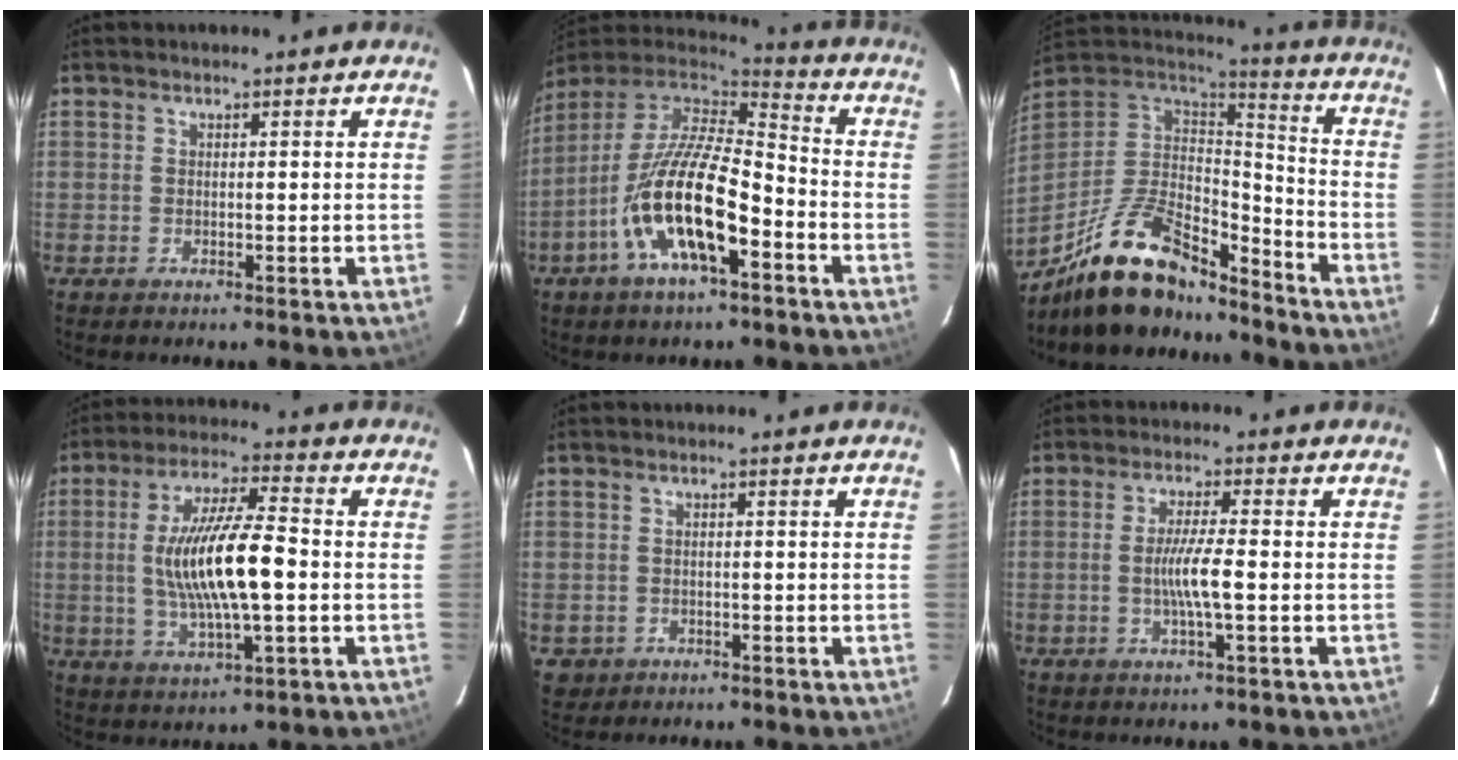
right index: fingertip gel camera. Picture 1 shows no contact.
{"total": 18.7, "force": [-7.8, 6.2, 15.8], "torque": [-0.305, -0.022, -0.155]}
{"total": 20.5, "force": [-15.7, 7.3, 10.9], "torque": [-0.229, -0.002, -0.274]}
{"total": 14.7, "force": [-0.8, 3.4, 14.2], "torque": [-0.269, 0.000, -0.011]}
{"total": 3.2, "force": [-0.9, 2.9, 0.8], "torque": [-0.023, 0.001, -0.004]}
{"total": 5.5, "force": [-1.2, -0.1, 5.4], "torque": [-0.097, -0.005, -0.021]}